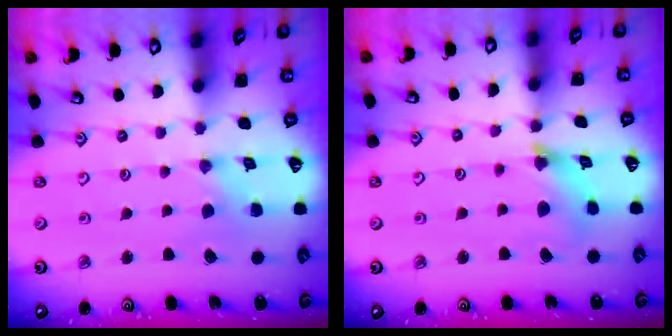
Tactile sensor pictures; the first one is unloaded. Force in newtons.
{"total": 7.9, "press": 7.9, "slide": 0.8}